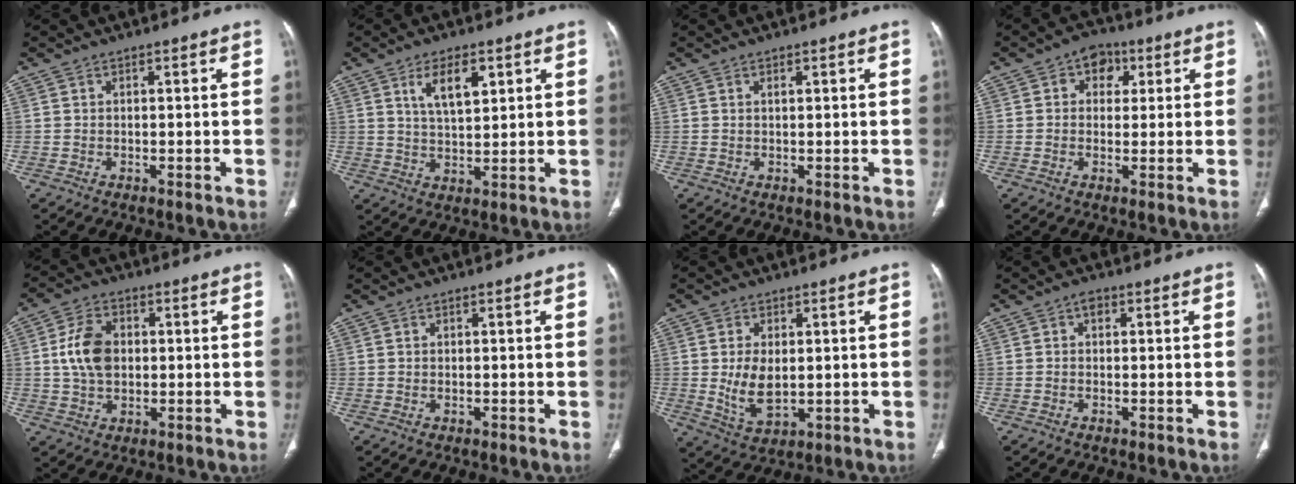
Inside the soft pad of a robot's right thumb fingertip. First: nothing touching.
{"total": 7.5, "force": [3.4, 3.3, 5.8], "torque": [-0.087, -0.018, 0.064]}
{"total": 0.8, "force": [0.5, 0.3, 0.6], "torque": [-0.007, 0.000, 0.007]}
{"total": 5.8, "force": [1.9, 4.6, 3.1], "torque": [-0.005, 0.004, 0.018]}
{"total": 8.8, "force": [0.8, 6.1, 6.3], "torque": [-0.104, 0.004, 0.015]}
{"total": 0.0}
{"total": 7.7, "force": [0.2, 4.6, 6.2], "torque": [-0.110, -0.012, 0.018]}
{"total": 1.4, "force": [0.4, 1.0, 0.9], "torque": [-0.004, 0.005, -0.002]}